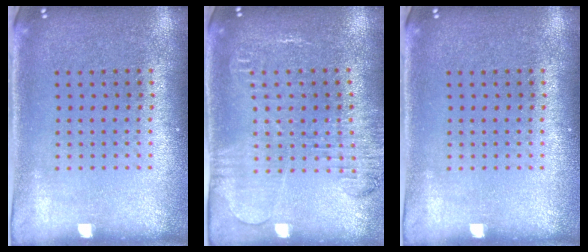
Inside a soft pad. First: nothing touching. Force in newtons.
{"total": 1.8, "press": 1.8, "slide": 0.4}
{"total": 0.0}